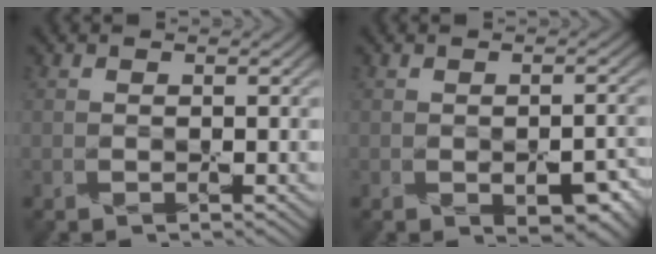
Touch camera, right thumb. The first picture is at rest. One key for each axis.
{"total": 4.1, "fx": -1.4, "fy": 2.0, "fz": 3.2, "tx": -0.049, "ty": -0.018, "tz": -0.009}